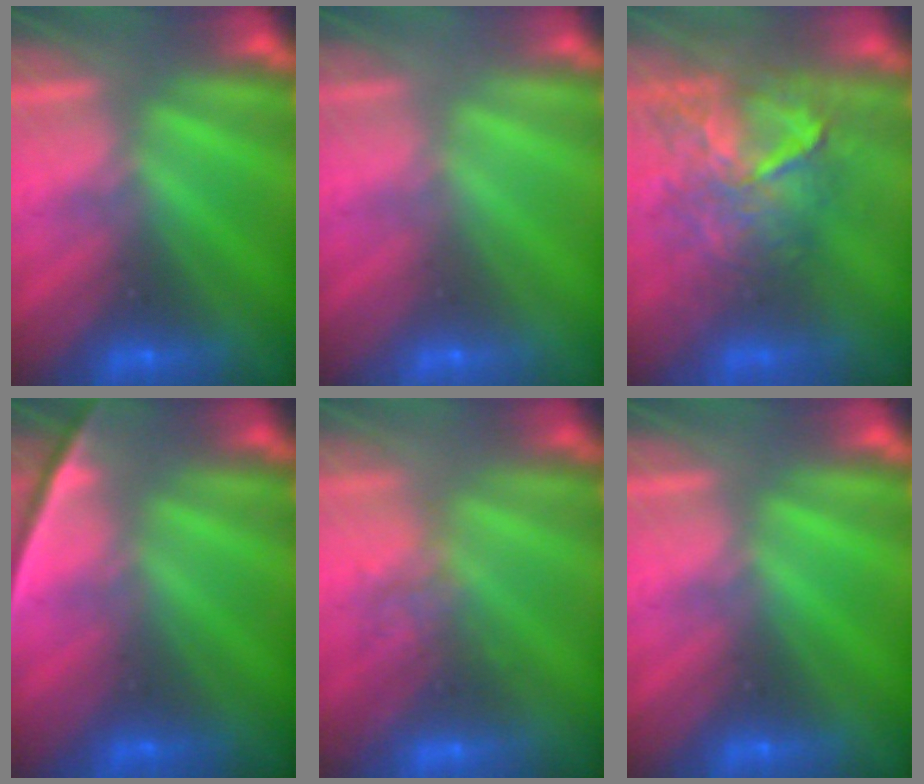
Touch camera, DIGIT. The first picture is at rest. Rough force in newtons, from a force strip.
{"total": 4.1}
{"total": 7.6}
{"total": 2.3}
{"total": 2.8}
{"total": 0.0}